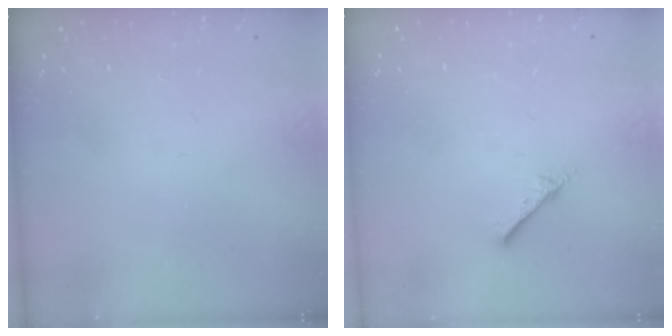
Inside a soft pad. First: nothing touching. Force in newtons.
{"total": 2.6, "press": 2.6, "slide": 0.3}